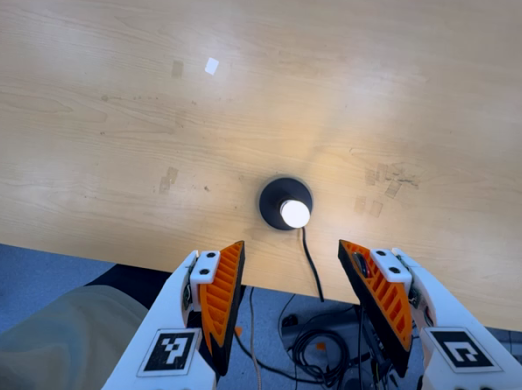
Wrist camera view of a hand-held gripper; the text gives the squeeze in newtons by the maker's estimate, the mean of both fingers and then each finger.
{"total": 0.0}